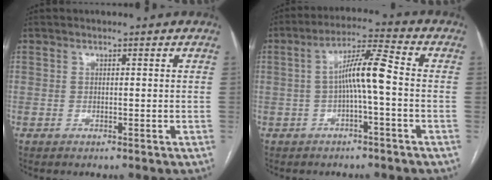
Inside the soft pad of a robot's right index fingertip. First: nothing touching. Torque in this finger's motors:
{"motor_torque": [0.53, -0.03, 0.45, 0.09]}